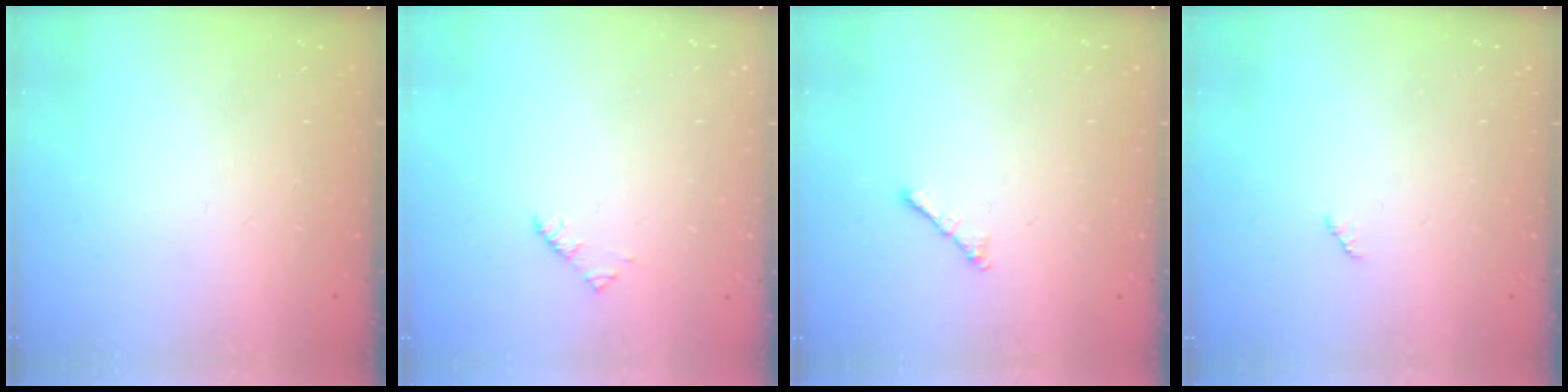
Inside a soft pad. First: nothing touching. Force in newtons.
{"total": 1.9, "press": 1.9, "slide": 0.3}
{"total": 2.1, "press": 2.0, "slide": 0.6}
{"total": 2.8, "press": 2.8, "slide": 0.4}